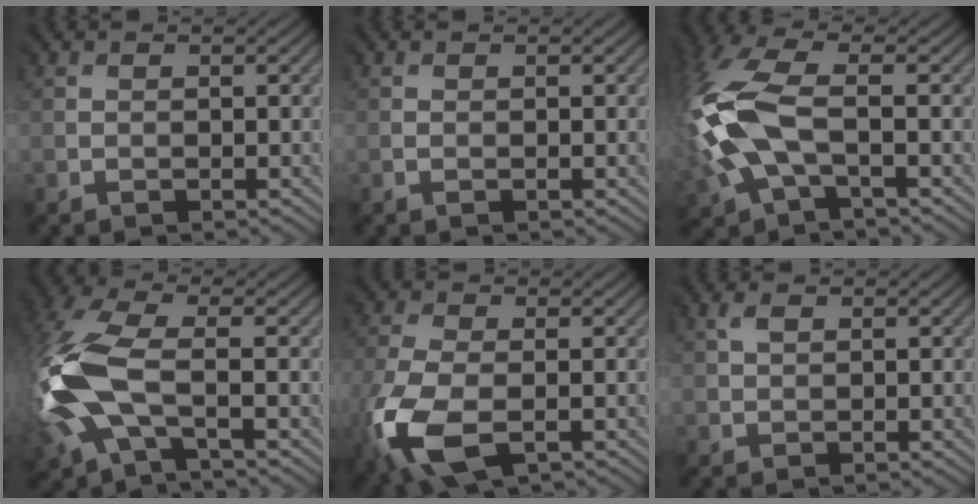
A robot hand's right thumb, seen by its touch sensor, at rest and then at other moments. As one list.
[{"total": 0.0}, {"total": 11.2, "force": [-0.2, 5.6, 9.7], "torque": [-0.270, 0.012, -0.013]}, {"total": 11.7, "force": [-1.3, 5.7, 10.1], "torque": [-0.275, 0.010, -0.038]}, {"total": 10.4, "force": [-3.9, 6.0, 7.6], "torque": [-0.223, -0.032, -0.068]}, {"total": 1.4, "force": [1.0, 0.8, 0.6], "torque": [-0.013, 0.002, 0.020]}]